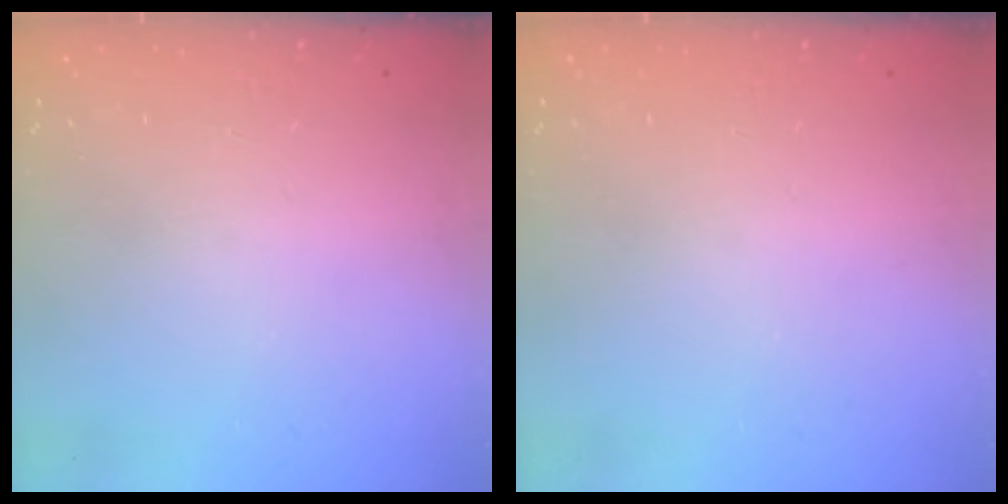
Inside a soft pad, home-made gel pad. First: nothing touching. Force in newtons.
{"total": 0.0}